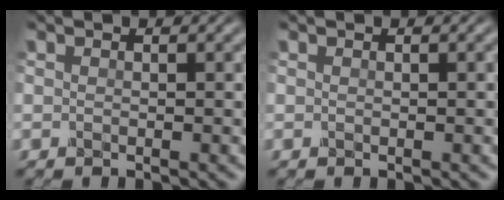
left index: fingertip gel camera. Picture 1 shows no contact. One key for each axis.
{"total": 0.0}